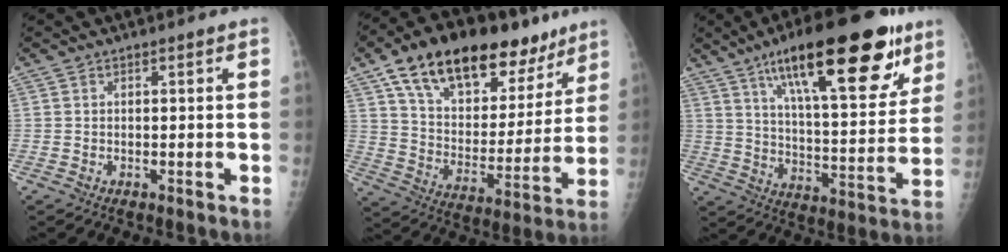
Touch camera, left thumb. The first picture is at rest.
{"total": 26.7, "force": [16.5, 13.6, 16.0], "torque": [-0.216, -0.024, 0.269]}
{"total": 26.6, "force": [15.0, 8.2, 20.3], "torque": [-0.290, -0.030, 0.239]}